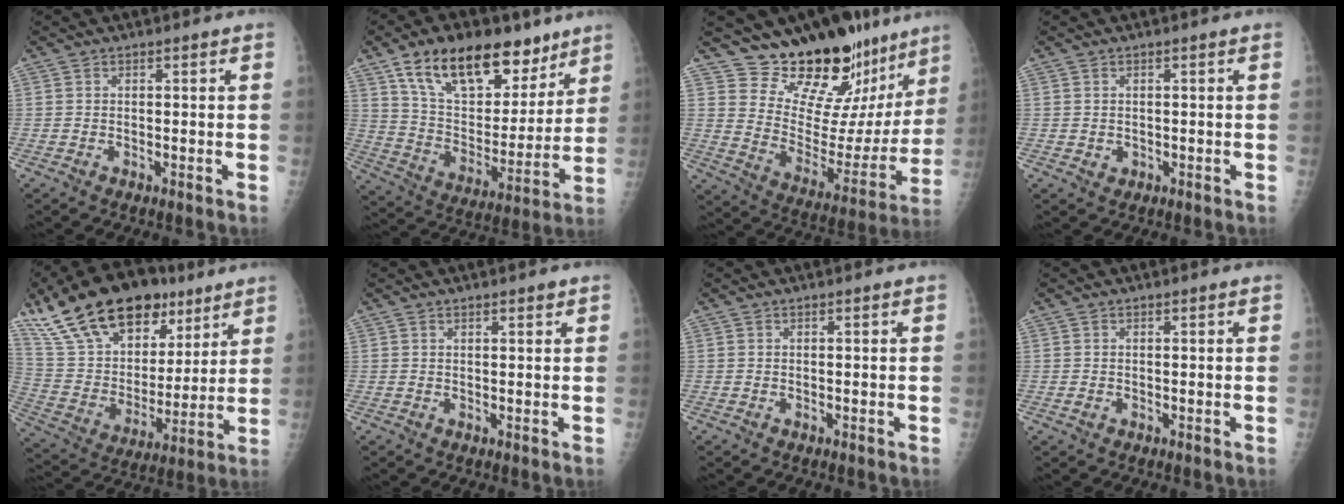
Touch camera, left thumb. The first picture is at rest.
{"total": 23.1, "force": [14.5, 12.0, 13.4], "torque": [-0.175, -0.047, 0.249]}
{"total": 22.8, "force": [18.6, 9.7, 9.0], "torque": [-0.080, -0.133, 0.272]}
{"total": 1.4, "force": [-0.1, 1.3, 0.4], "torque": [-0.006, 0.001, 0.004]}
{"total": 26.3, "force": [17.0, 14.1, 14.3], "torque": [-0.231, -0.027, 0.297]}
{"total": 1.3, "force": [1.0, 0.4, 0.8], "torque": [-0.009, -0.004, 0.014]}
{"total": 0.0}
{"total": 0.8, "force": [0.0, 0.7, 0.3], "torque": [-0.004, 0.000, 0.001]}